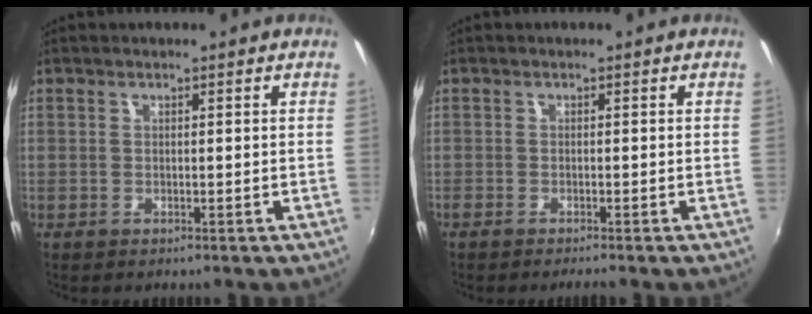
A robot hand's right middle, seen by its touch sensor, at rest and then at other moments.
{"total": 1.5, "force": [-1.4, -0.1, 0.6], "torque": [-0.015, -0.008, -0.026]}